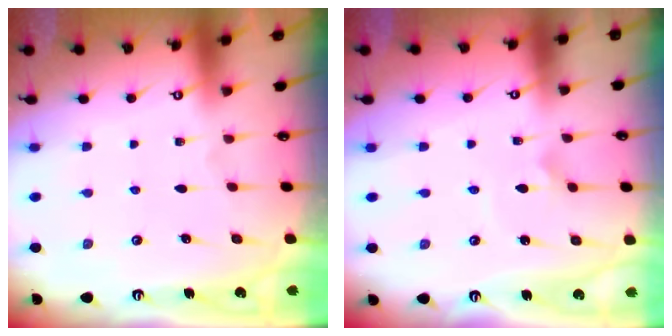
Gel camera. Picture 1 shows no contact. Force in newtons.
{"total": 2.1, "press": 2.0, "slide": 0.3}